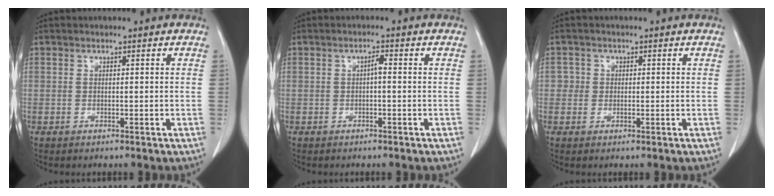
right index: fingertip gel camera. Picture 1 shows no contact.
{"total": 1.3, "force": [-0.1, 0.3, 1.3], "torque": [-0.021, 0.004, -0.001]}
{"total": 1.7, "force": [0.1, 1.7, 0.1], "torque": [0.011, 0.005, -0.002]}